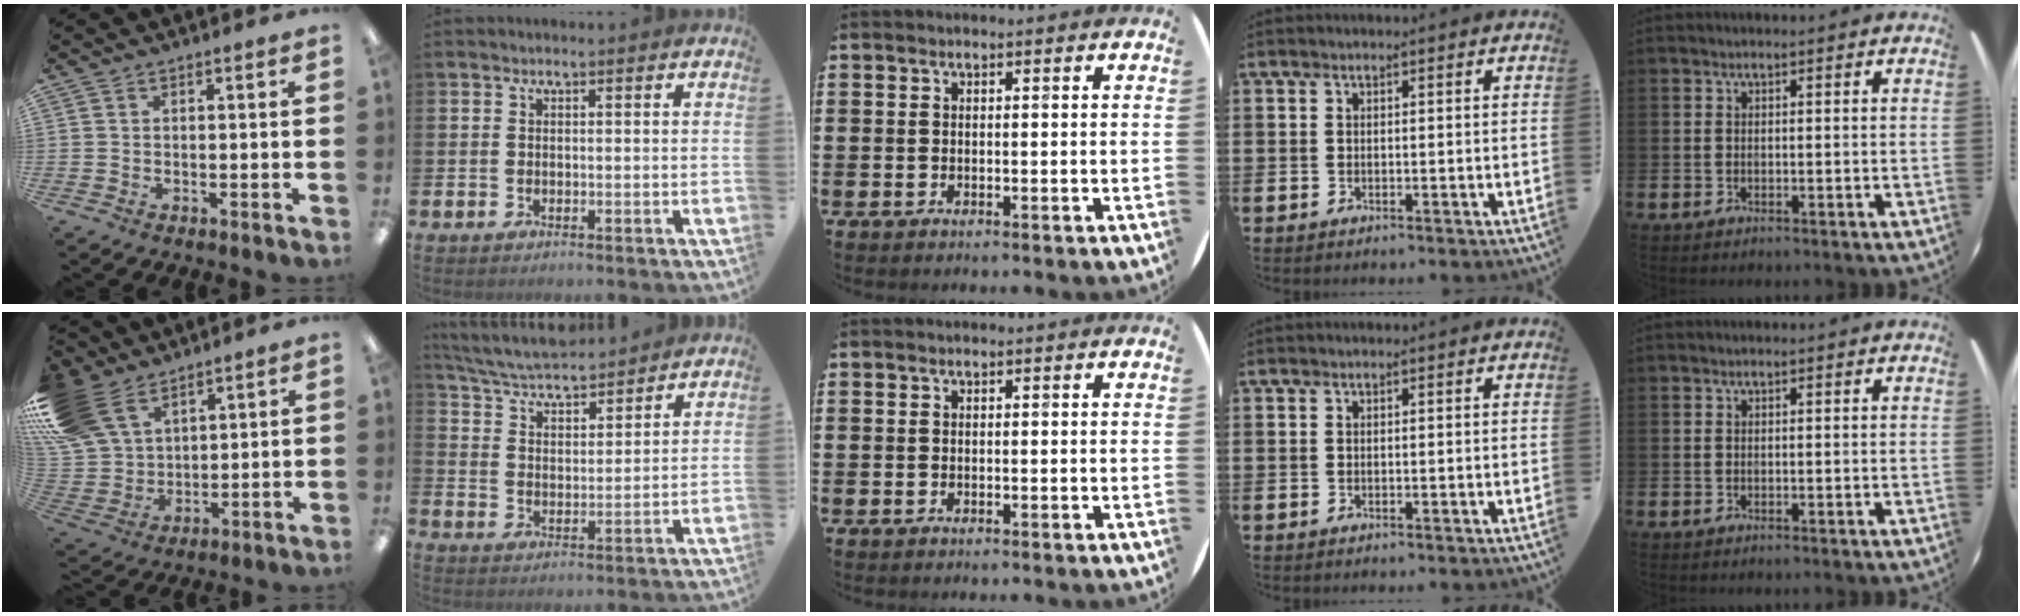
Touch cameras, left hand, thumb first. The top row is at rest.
{"thumb": {"total": 17.9, "force": [11.0, 11.3, 8.6], "torque": [-0.201, -0.044, 0.214]}, "index": {"total": 5.6, "force": [5.5, 0.6, 1.1], "torque": [-0.052, -0.036, 0.095]}}